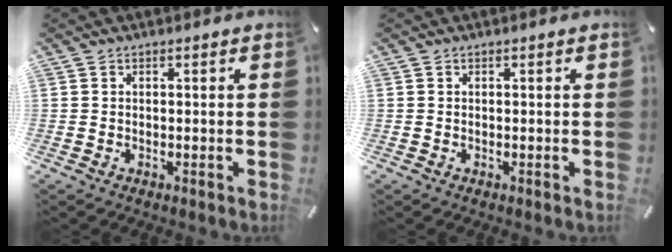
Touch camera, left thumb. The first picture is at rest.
{"total": 0.0}